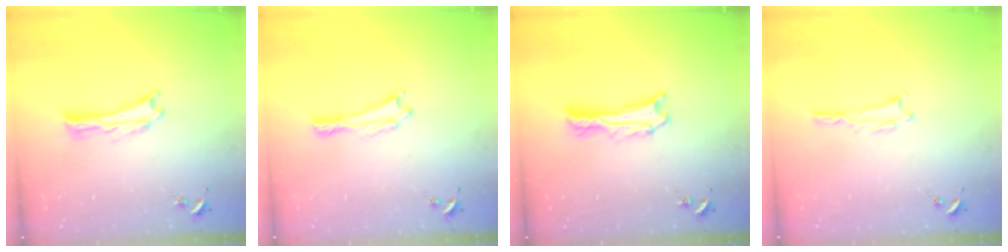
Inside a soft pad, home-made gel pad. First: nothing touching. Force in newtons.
{"total": 0.0}
{"total": 1.2, "press": 1.2, "slide": 0.1}
{"total": 0.9, "press": 0.9, "slide": 0.2}